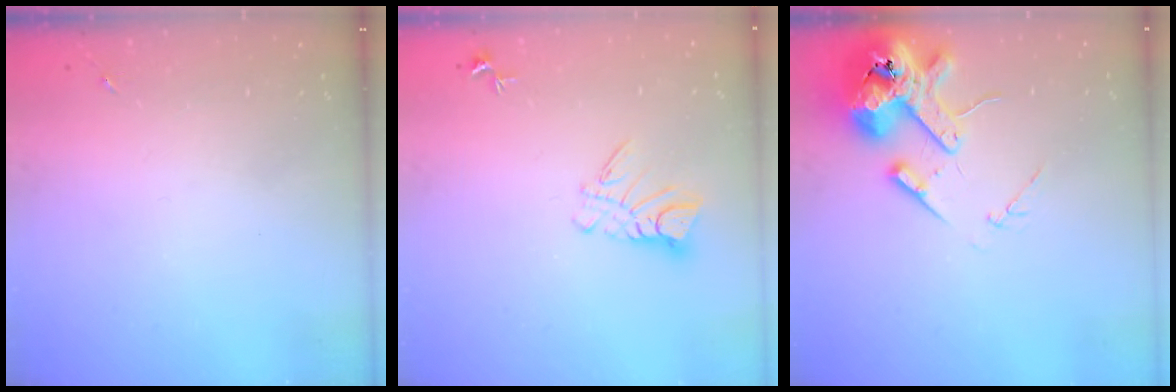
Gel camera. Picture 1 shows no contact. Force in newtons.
{"total": 8.0, "press": 8.0, "slide": 0.7}
{"total": 14.6, "press": 14.4, "slide": 2.5}